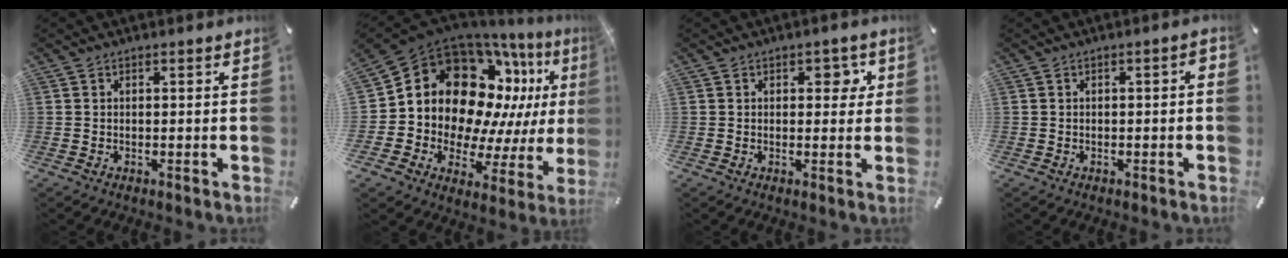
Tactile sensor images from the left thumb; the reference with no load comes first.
{"total": 17.4, "force": [6.6, 13.4, 9.0], "torque": [-0.165, -0.074, 0.128]}
{"total": 3.4, "force": [1.0, 2.2, 2.4], "torque": [-0.022, -0.002, 0.006]}
{"total": 2.0, "force": [-0.7, 0.9, 1.6], "torque": [-0.028, 0.007, -0.014]}